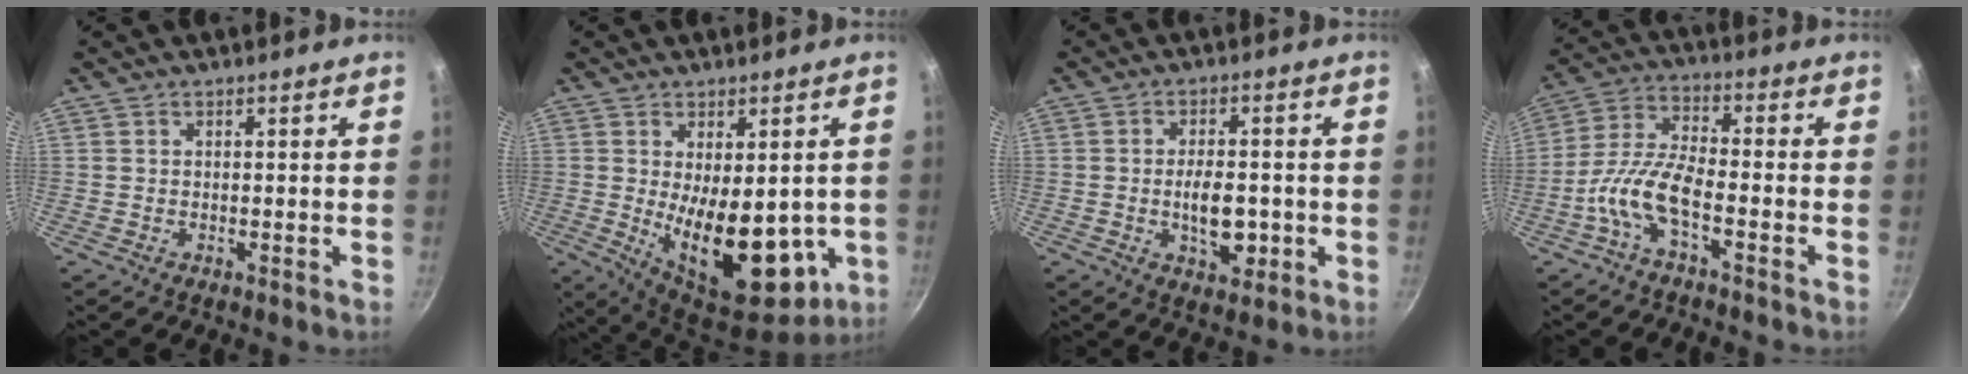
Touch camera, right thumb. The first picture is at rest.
{"total": 18.1, "force": [-2.2, 9.2, 15.5], "torque": [-0.199, -0.034, -0.008]}
{"total": 7.8, "force": [-1.4, 4.1, 6.4], "torque": [-0.081, 0.004, -0.020]}
{"total": 8.9, "force": [-4.1, 3.1, 7.3], "torque": [-0.157, 0.033, -0.093]}